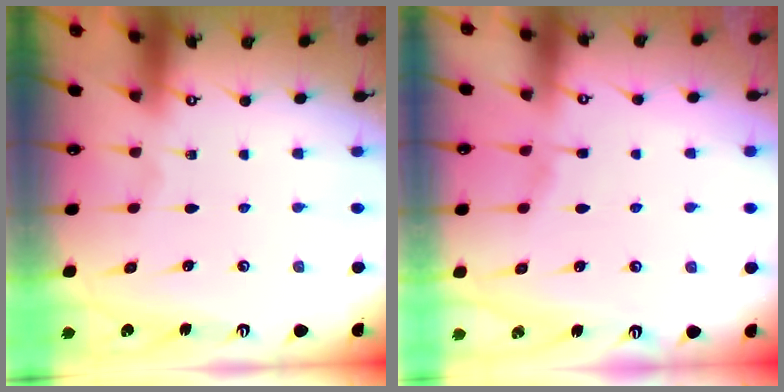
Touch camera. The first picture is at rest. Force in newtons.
{"total": 1.7, "press": 1.7, "slide": 0.3}